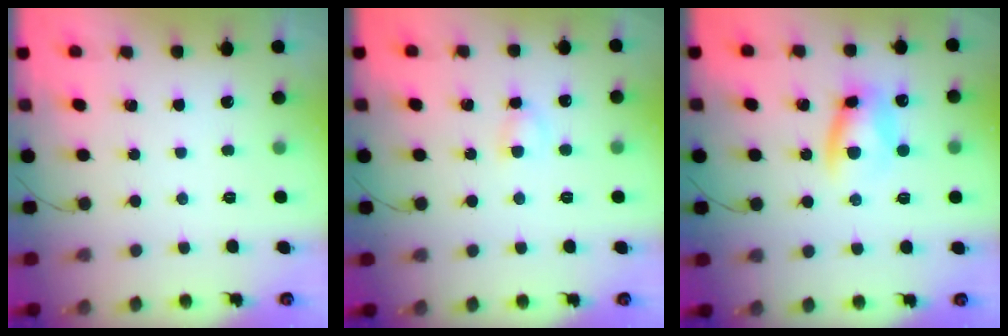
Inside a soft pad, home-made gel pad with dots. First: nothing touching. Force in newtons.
{"total": 3.6, "press": 3.4, "slide": 1.3}
{"total": 9.8, "press": 9.6, "slide": 1.9}